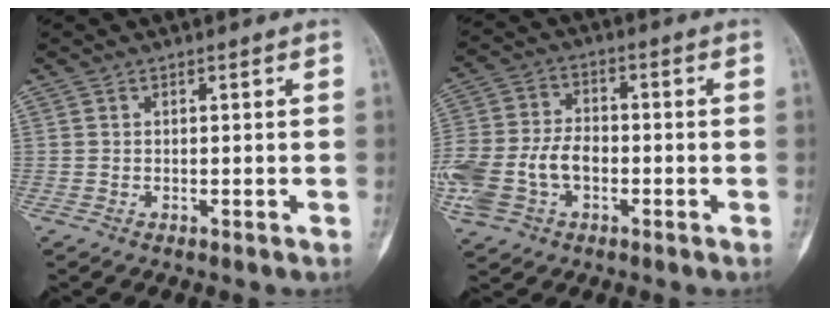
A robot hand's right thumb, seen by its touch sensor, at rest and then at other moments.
{"total": 15.4, "force": [-4.0, 10.6, 10.4], "torque": [-0.244, 0.021, -0.072]}